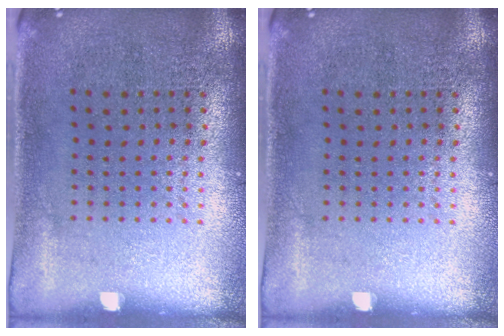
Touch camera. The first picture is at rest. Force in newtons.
{"total": 0.0}